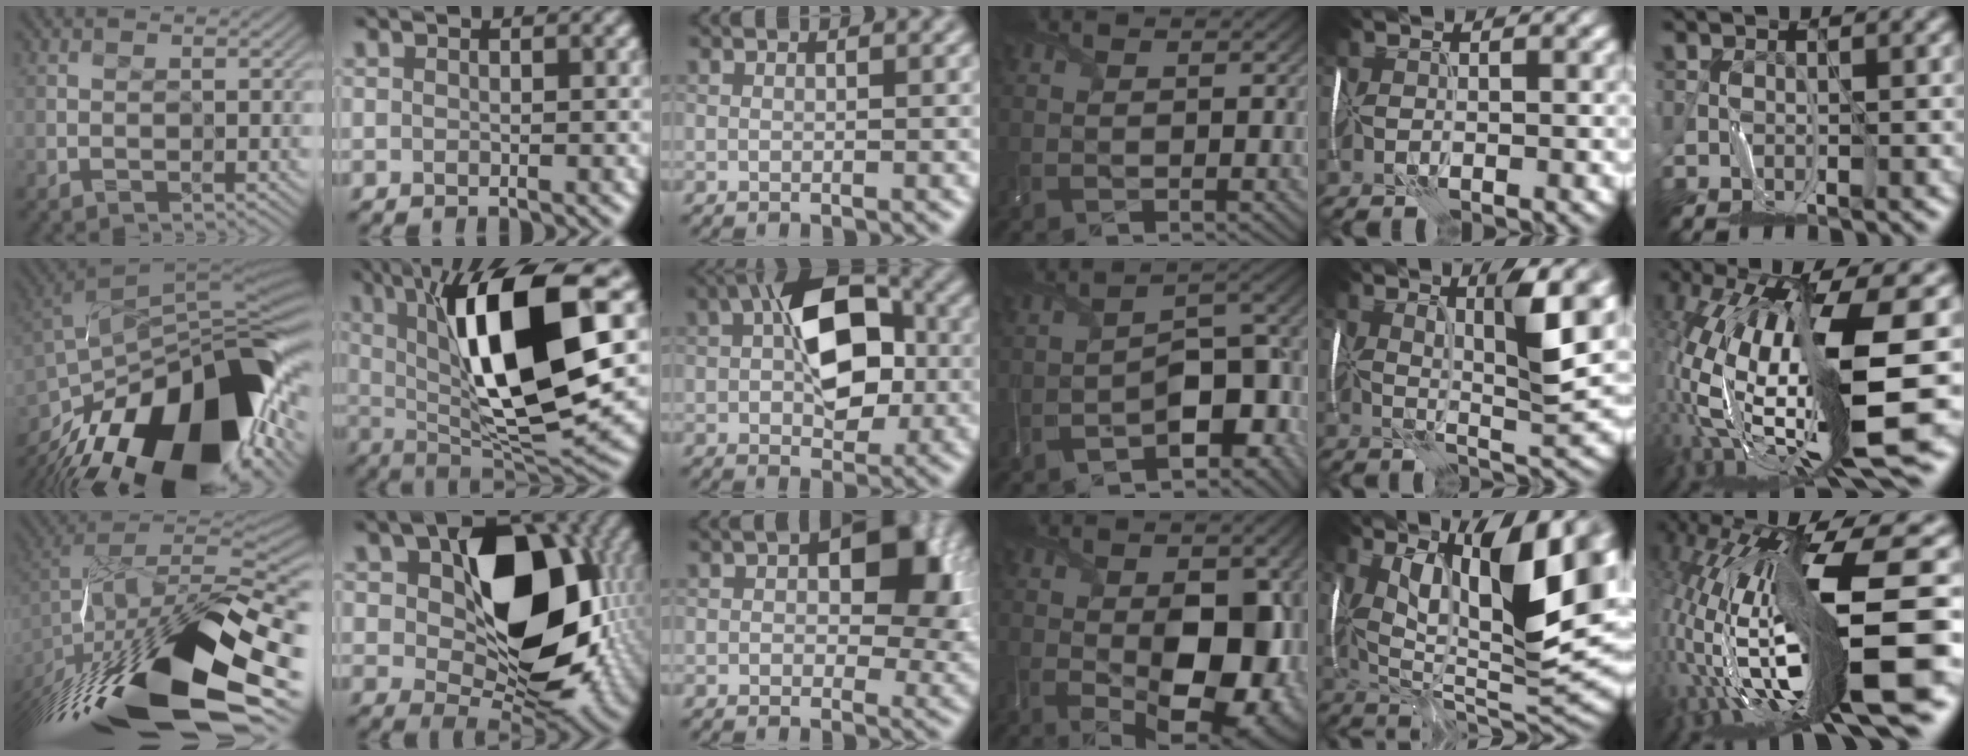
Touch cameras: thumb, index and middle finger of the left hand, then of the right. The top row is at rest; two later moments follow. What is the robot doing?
{"motion": "wrap", "object": "thread"}